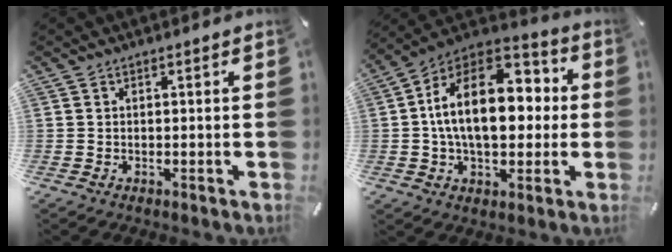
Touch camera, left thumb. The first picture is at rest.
{"total": 20.6, "force": [1.7, 13.1, 15.9], "torque": [-0.284, 0.007, 0.024]}